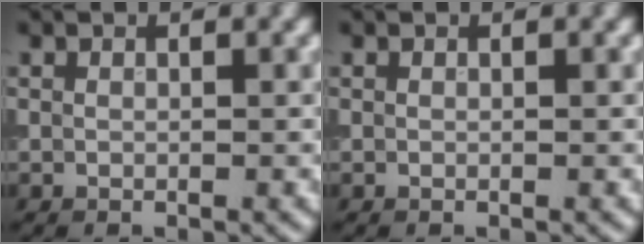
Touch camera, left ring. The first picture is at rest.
{"total": 0.0}